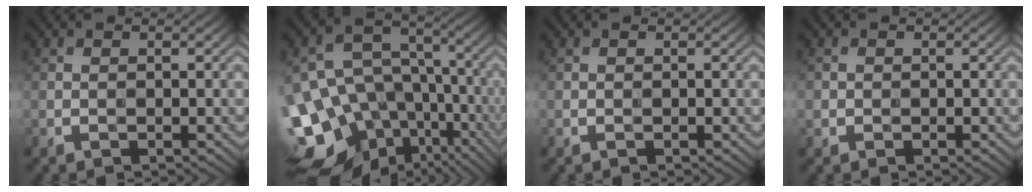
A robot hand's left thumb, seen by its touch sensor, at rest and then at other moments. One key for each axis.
{"total": 17.7, "fx": -8.4, "fy": 12.8, "fz": 8.9, "tx": -0.199, "ty": -0.021, "tz": -0.096}
{"total": 0.0}
{"total": 0.9, "fx": -0.1, "fy": 0.9, "fz": 0.1, "tx": 0.000, "ty": -0.004, "tz": -0.006}